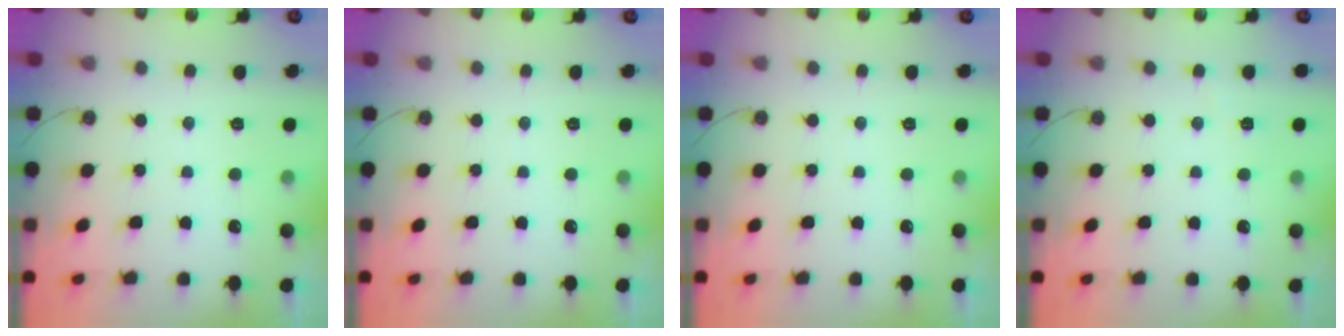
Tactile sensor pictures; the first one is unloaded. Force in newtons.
{"total": 0.0}
{"total": 0.0}
{"total": 3.1, "press": 3.1, "slide": 0.5}